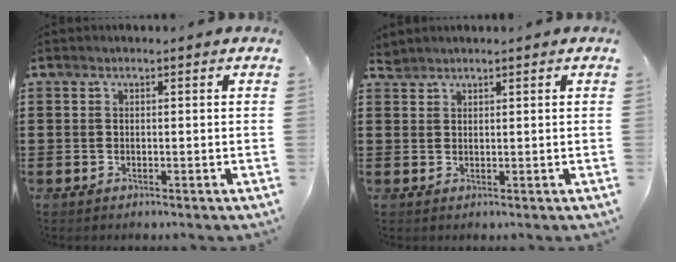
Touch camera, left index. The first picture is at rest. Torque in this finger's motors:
{"motor_torque": [0.06, 0.00, 0.00, -0.03]}